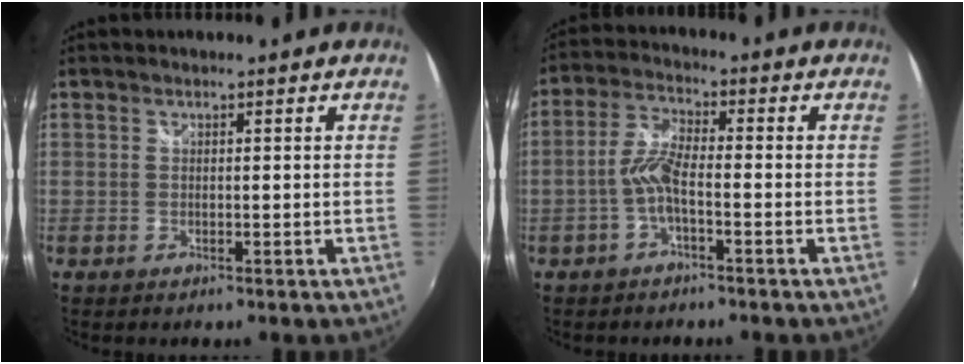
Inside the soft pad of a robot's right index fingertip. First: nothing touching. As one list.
[{"total": 5.1, "force": [-2.0, 1.1, 4.5], "torque": [-0.103, 0.011, -0.041]}]